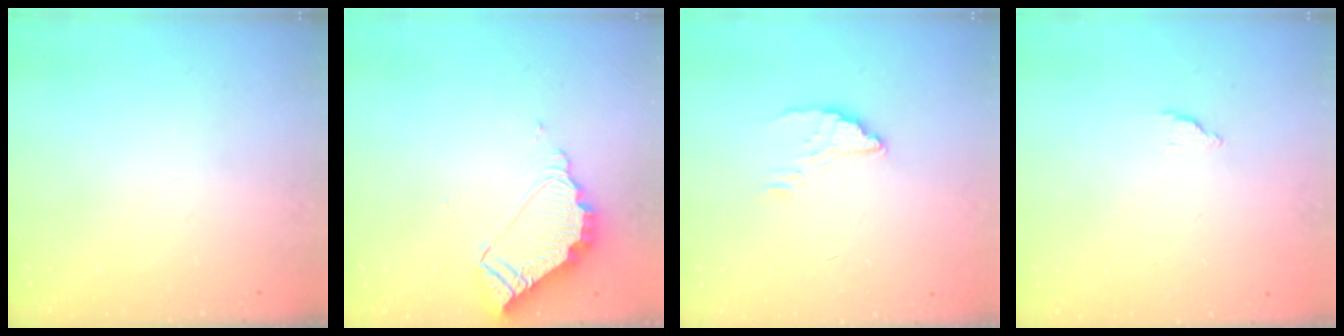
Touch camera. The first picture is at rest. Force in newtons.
{"total": 7.8, "press": 7.8, "slide": 0.4}
{"total": 2.5, "press": 2.5, "slide": 0.3}
{"total": 1.4, "press": 1.4, "slide": 0.1}